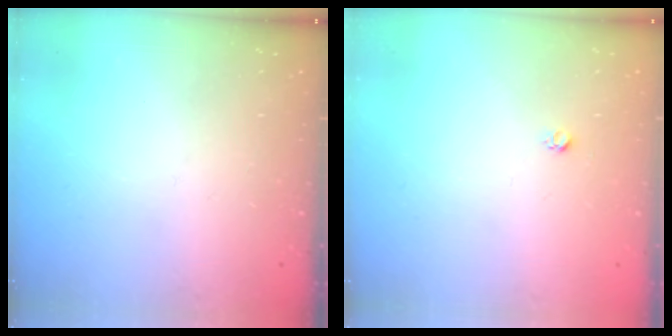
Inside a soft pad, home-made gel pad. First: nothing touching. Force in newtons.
{"total": 2.7, "press": 2.7, "slide": 0.3}